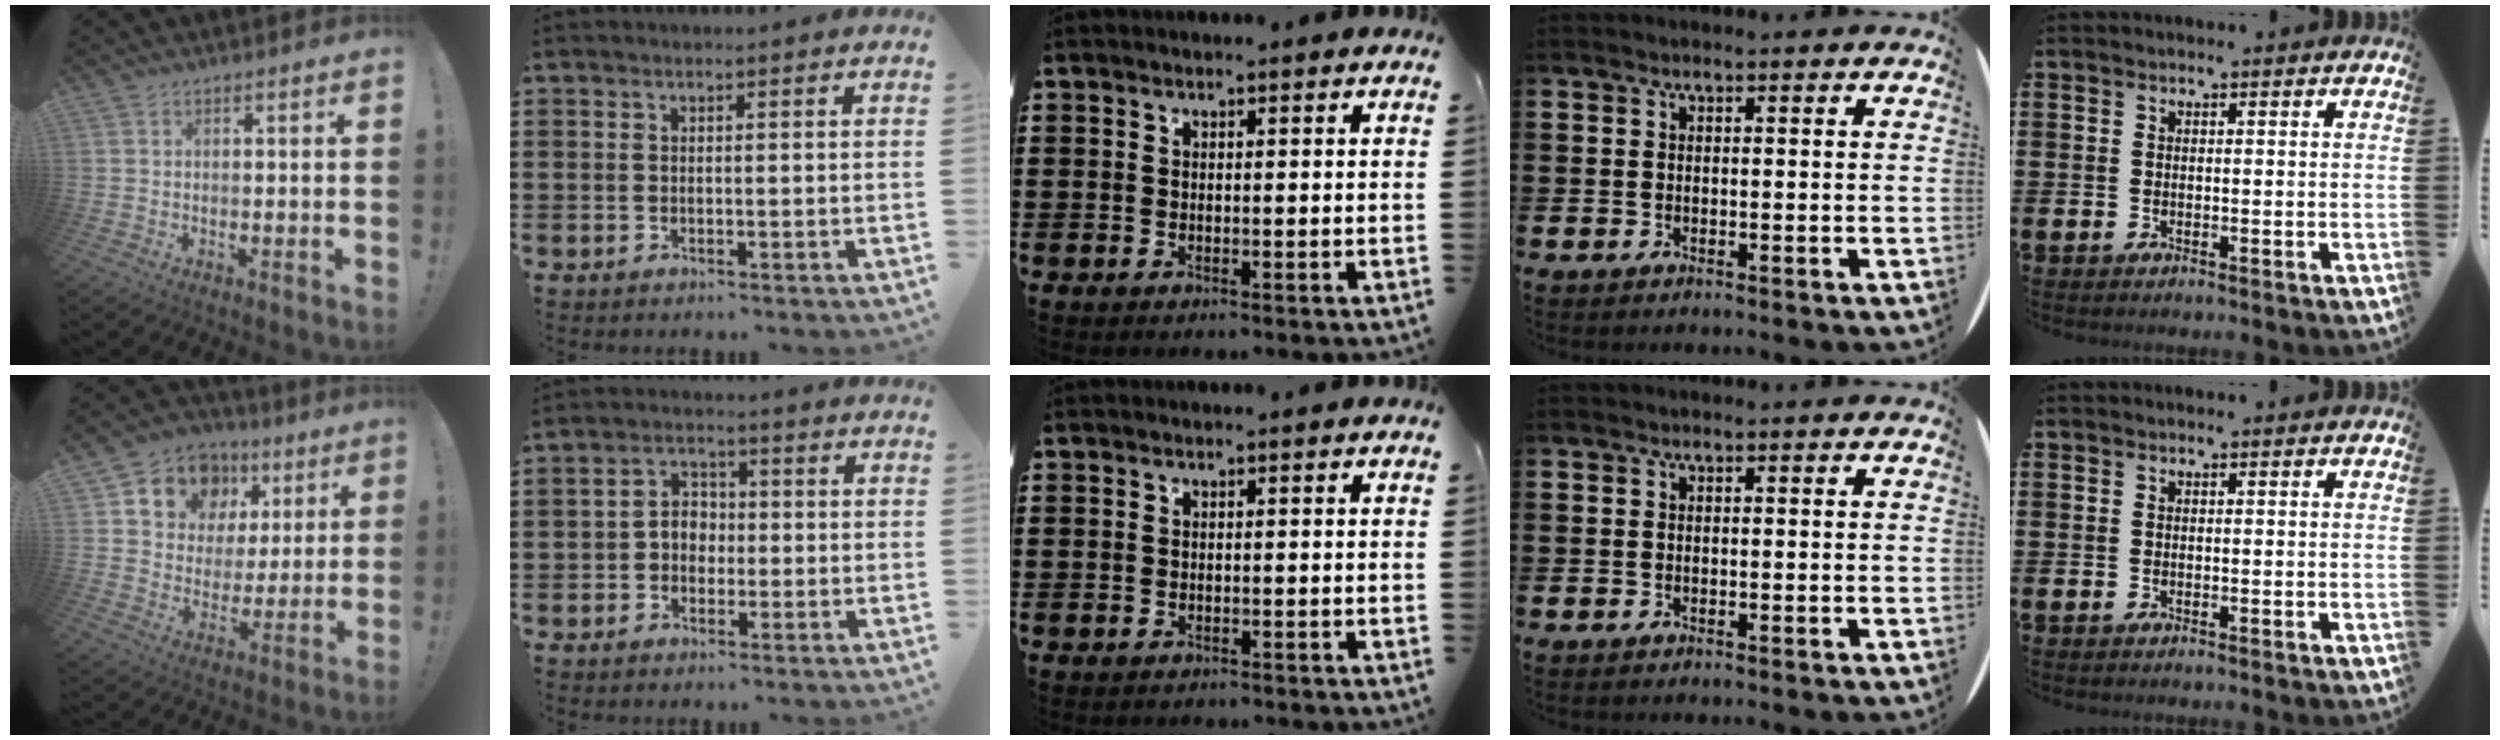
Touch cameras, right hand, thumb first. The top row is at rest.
{"thumb": {"total": 13.4, "force": [6.5, 10.6, 5.1], "torque": [-0.076, -0.030, 0.128]}, "index": {"total": 3.3, "force": [-1.1, 2.6, 1.6], "torque": [-0.038, 0.009, -0.024]}, "middle": {"total": 0.7, "force": [-0.6, 0.2, -0.1], "torque": [0.000, 0.000, -0.014]}}